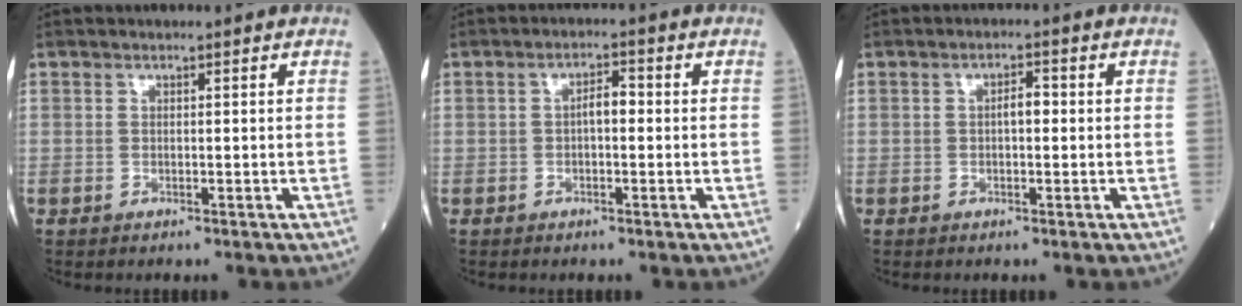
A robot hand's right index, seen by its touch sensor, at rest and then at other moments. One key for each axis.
{"total": 2.4, "fx": -0.1, "fy": 0.9, "fz": 2.3, "tx": -0.033, "ty": 0.009, "tz": -0.004}
{"total": 2.0, "fx": 0.0, "fy": 0.7, "fz": 1.8, "tx": -0.027, "ty": 0.005, "tz": -0.003}